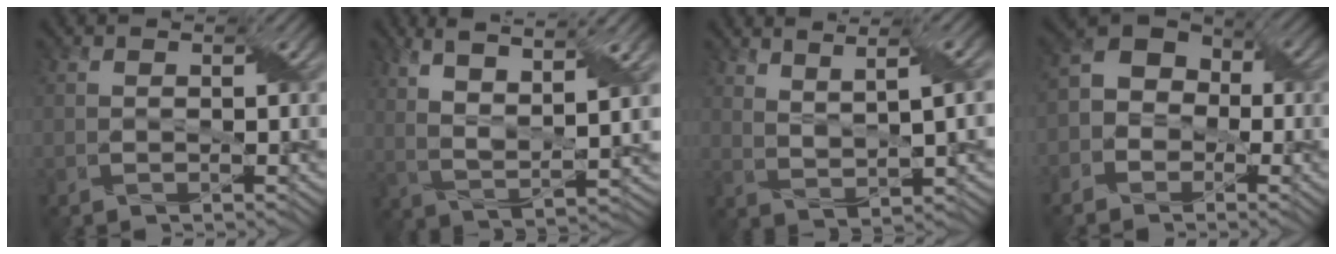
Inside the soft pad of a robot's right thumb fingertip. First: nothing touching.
{"total": 10.3, "force": [5.6, 2.3, 8.3], "torque": [-0.173, 0.008, 0.108]}
{"total": 6.1, "force": [3.8, 1.1, 4.6], "torque": [-0.082, 0.004, 0.073]}
{"total": 6.4, "force": [-1.8, 5.3, 3.1], "torque": [-0.058, 0.006, -0.047]}